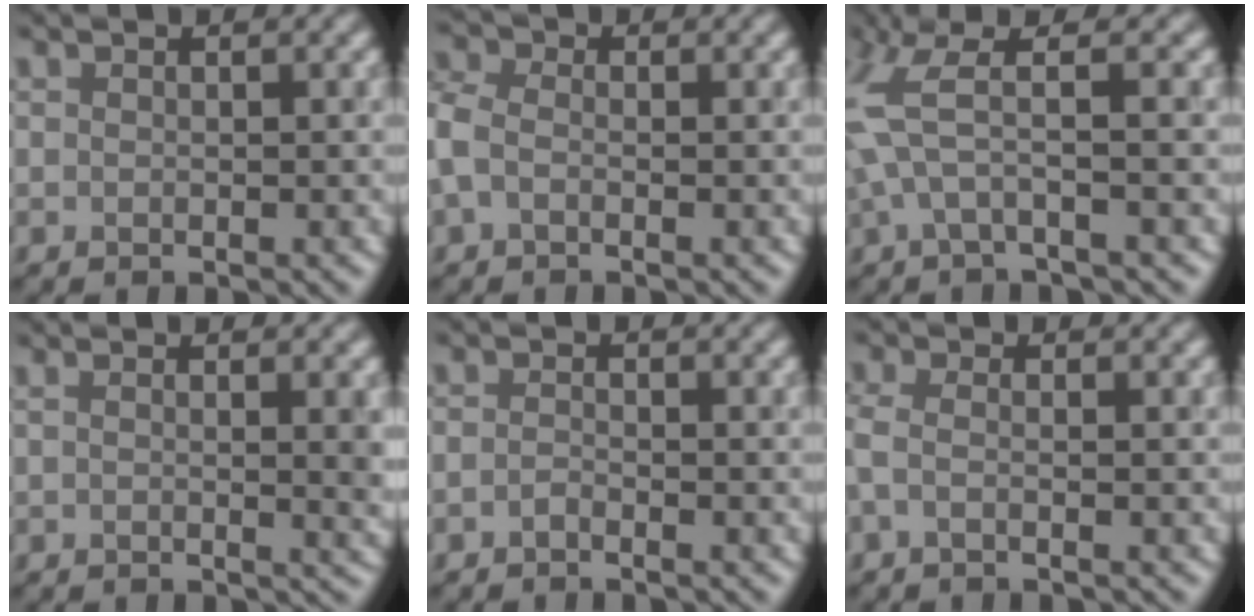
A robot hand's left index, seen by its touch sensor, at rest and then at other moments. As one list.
[{"total": 2.9, "force": [-0.6, 2.1, 1.9], "torque": [-0.058, 0.006, -0.027]}, {"total": 4.0, "force": [0.9, 0.5, 3.9], "torque": [-0.099, 0.007, 0.015]}, {"total": 3.1, "force": [0.5, 0.7, 3.0], "torque": [-0.038, -0.001, 0.006]}, {"total": 0.7, "force": [-0.7, 0.1, 0.4], "torque": [-0.011, 0.001, -0.015]}, {"total": 1.6, "force": [-0.6, 0.6, 1.3], "torque": [-0.035, -0.002, -0.021]}]